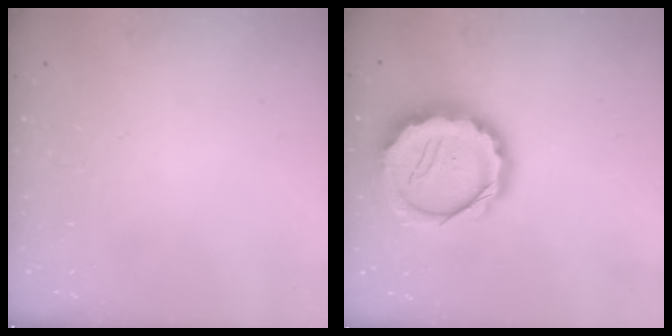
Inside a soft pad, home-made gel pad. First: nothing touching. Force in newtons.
{"total": 15.3, "press": 15.0, "slide": 3.0}